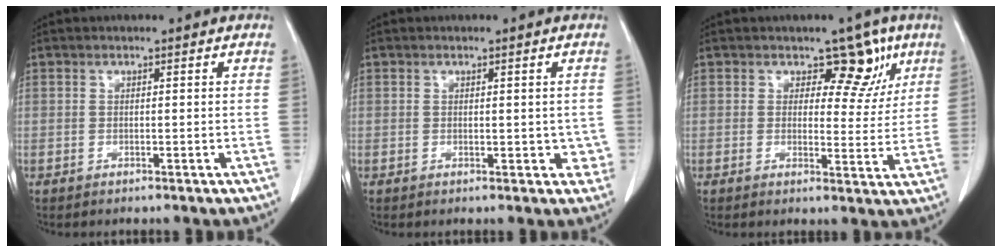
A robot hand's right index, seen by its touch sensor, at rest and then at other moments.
{"total": 2.7, "force": [-0.1, 1.7, 2.2], "torque": [-0.010, -0.002, 0.000]}
{"total": 6.5, "force": [3.6, 4.3, 3.3], "torque": [-0.015, 0.004, 0.042]}